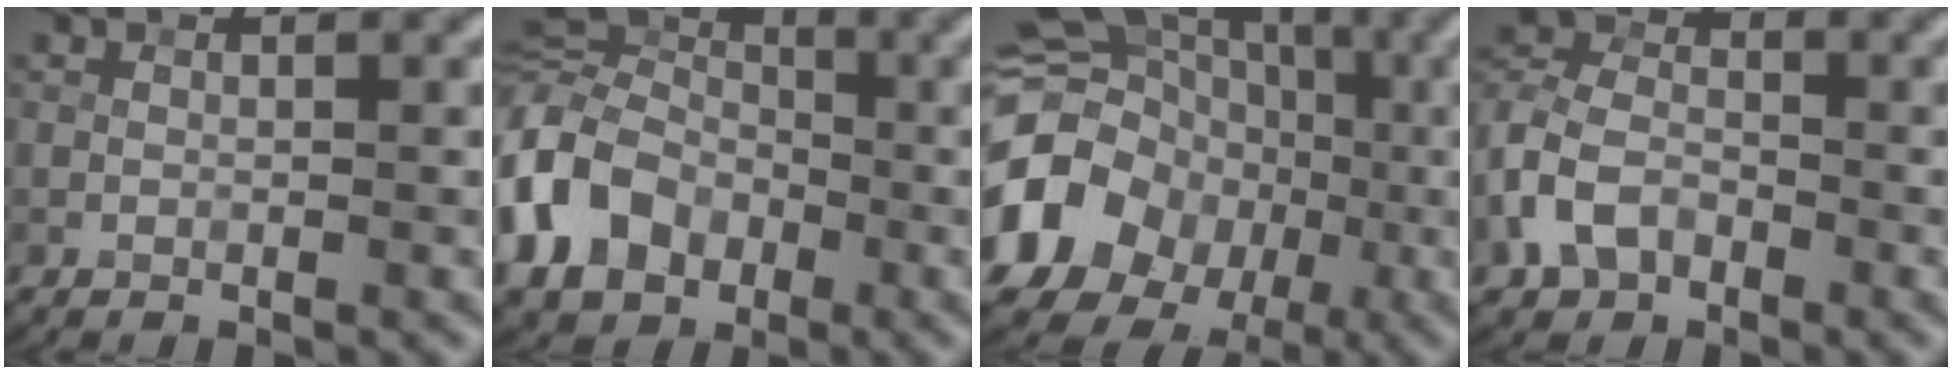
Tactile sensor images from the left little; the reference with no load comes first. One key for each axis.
{"total": 11.4, "fx": -2.3, "fy": 9.1, "fz": 6.5, "tx": -0.168, "ty": -0.014, "tz": -0.054}
{"total": 17.8, "fx": -3.6, "fy": 15.8, "fz": 7.5, "tx": -0.134, "ty": -0.015, "tz": -0.081}
{"total": 4.7, "fx": -2.4, "fy": 3.3, "fz": 2.3, "tx": -0.052, "ty": 0.007, "tz": -0.062}